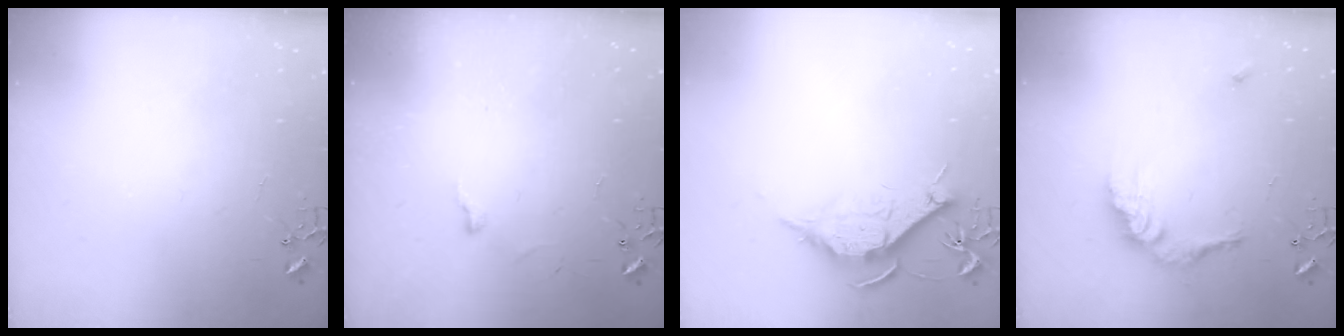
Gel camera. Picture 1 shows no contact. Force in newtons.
{"total": 3.8, "press": 3.8, "slide": 0.5}
{"total": 10.8, "press": 10.8, "slide": 0.1}
{"total": 13.3, "press": 13.2, "slide": 1.1}